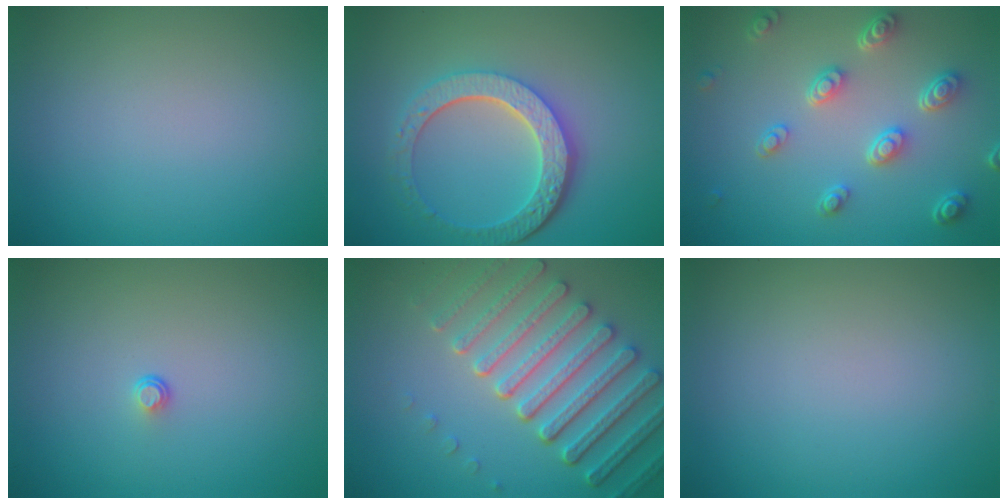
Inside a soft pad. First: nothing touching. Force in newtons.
{"total": 6.0, "press": 4.5, "slide": 4.0}
{"total": 4.6, "press": 3.5, "slide": 3.0}
{"total": 0.5, "press": 0.3, "slide": 0.5}
{"total": 7.0, "press": 5.5, "slide": 4.4}
{"total": 0.0}